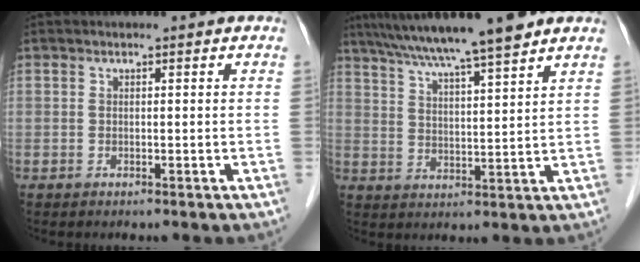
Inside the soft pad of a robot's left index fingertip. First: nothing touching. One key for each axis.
{"total": 11.5, "fx": 9.3, "fy": 0.1, "fz": 6.8, "tx": -0.116, "ty": 0.021, "tz": 0.140}